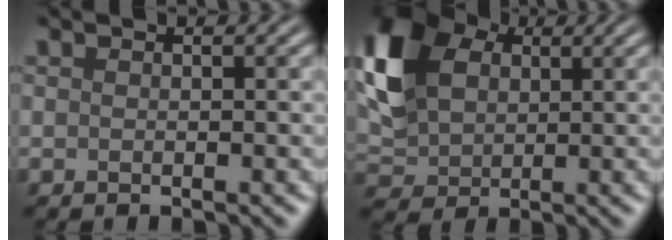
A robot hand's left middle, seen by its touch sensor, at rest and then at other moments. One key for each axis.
{"total": 8.9, "fx": 2.8, "fy": 6.4, "fz": 5.6, "tx": -0.147, "ty": 0.019, "tz": 0.051}